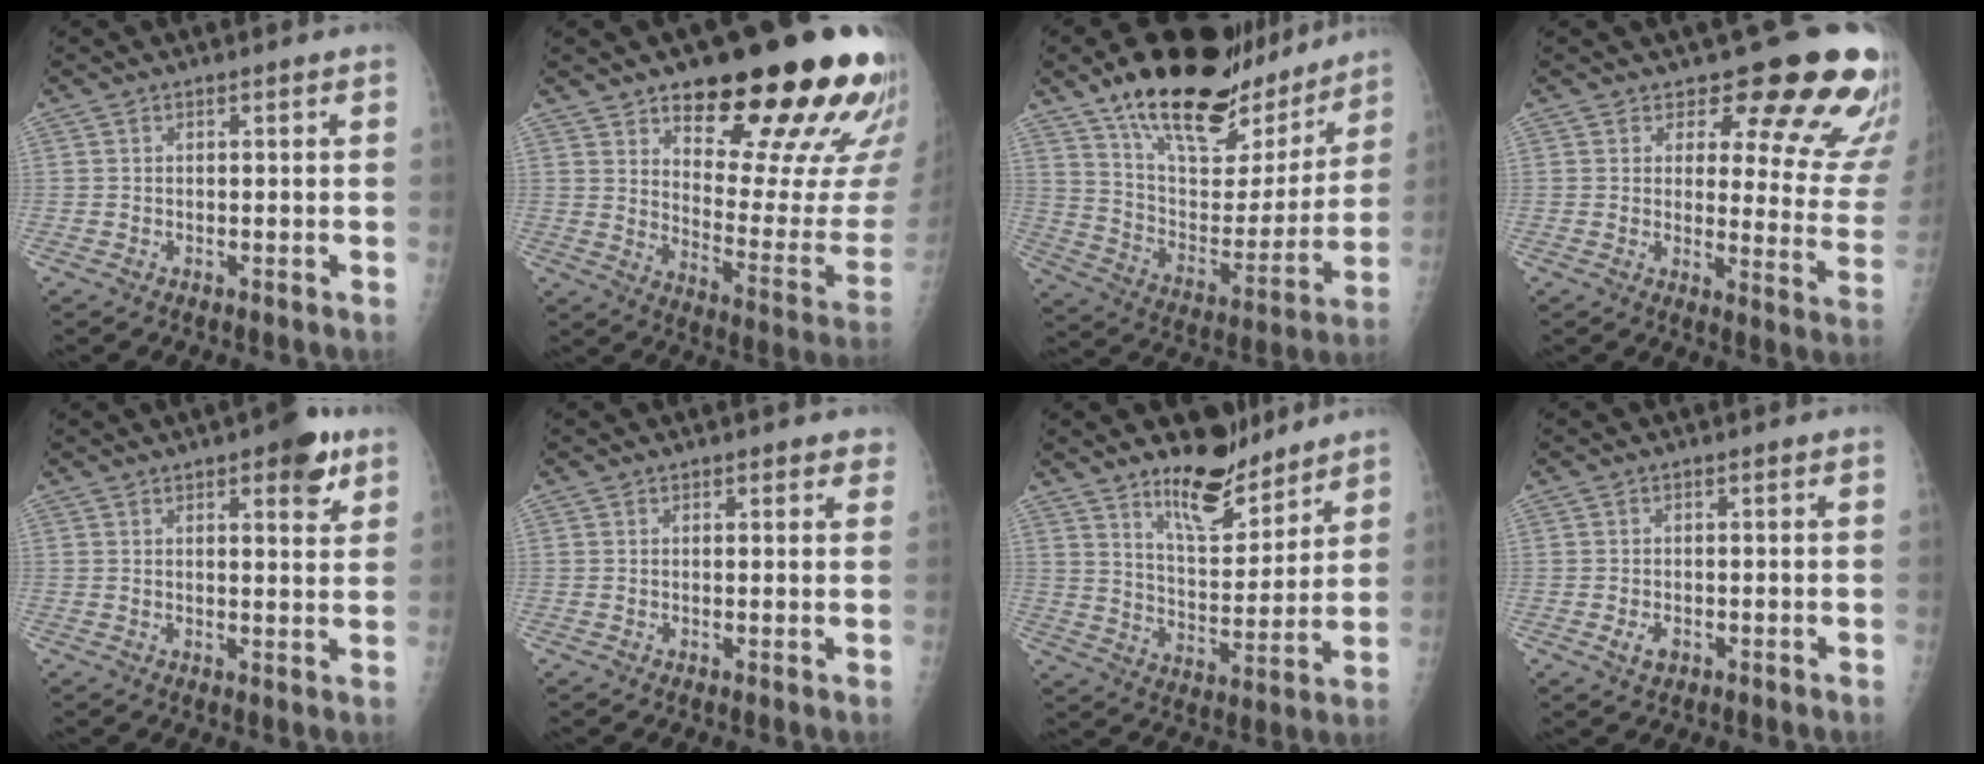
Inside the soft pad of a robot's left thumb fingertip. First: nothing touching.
{"total": 26.6, "force": [16.4, 8.7, 19.1], "torque": [-0.210, -0.089, 0.232]}
{"total": 28.3, "force": [19.7, 12.3, 16.1], "torque": [-0.209, -0.060, 0.317]}
{"total": 16.9, "force": [13.7, 5.9, 8.1], "torque": [-0.044, -0.112, 0.144]}
{"total": 7.0, "force": [4.0, 2.5, 5.2], "torque": [-0.049, -0.016, 0.045]}
{"total": 1.9, "force": [1.5, 1.0, 0.6], "torque": [0.017, -0.005, 0.011]}
{"total": 11.6, "force": [9.4, 4.1, 5.4], "torque": [-0.062, -0.080, 0.165]}
{"total": 2.2, "force": [-0.7, 1.5, 1.4], "torque": [-0.023, -0.001, -0.008]}